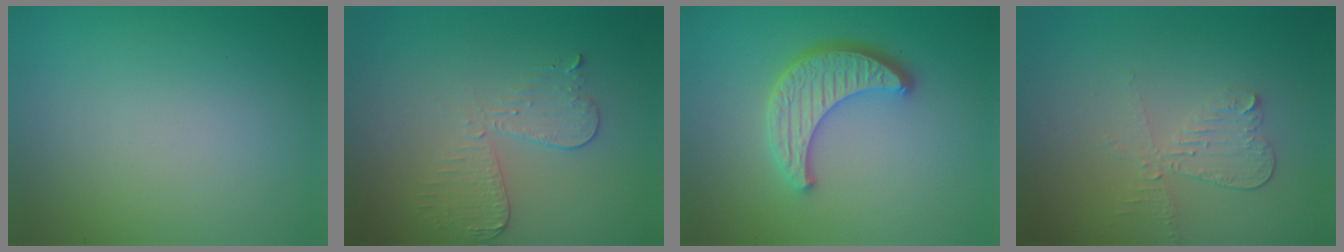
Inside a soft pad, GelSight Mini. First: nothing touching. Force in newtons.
{"total": 2.9, "press": 2.6, "slide": 1.4}
{"total": 4.6, "press": 3.8, "slide": 2.6}
{"total": 2.3, "press": 2.1, "slide": 0.8}